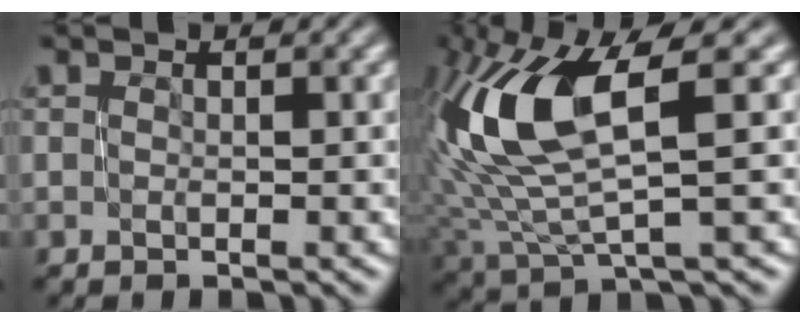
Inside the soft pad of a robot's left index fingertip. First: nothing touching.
{"total": 9.5, "force": [2.9, 3.0, 8.6], "torque": [-0.184, 0.006, 0.061]}